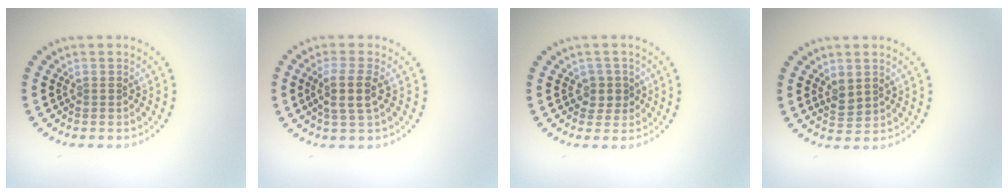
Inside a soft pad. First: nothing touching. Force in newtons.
{"total": 2.9, "press": 2.4, "slide": 1.5}
{"total": 1.7, "press": 1.4, "slide": 1.0}
{"total": 1.6, "press": 1.6, "slide": 0.5}